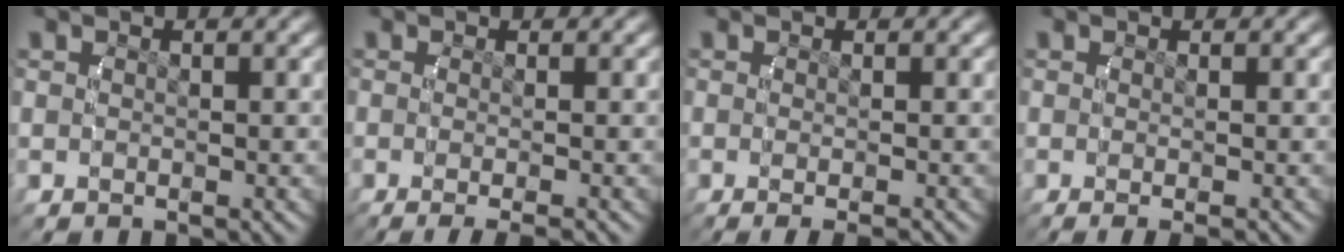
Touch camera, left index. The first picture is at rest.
{"total": 3.7, "force": [-2.7, 0.5, 2.4], "torque": [-0.031, -0.008, -0.033]}
{"total": 2.6, "force": [-1.8, 0.3, 1.8], "torque": [-0.023, -0.004, -0.021]}
{"total": 2.1, "force": [-1.3, 0.1, 1.6], "torque": [-0.018, -0.003, -0.015]}